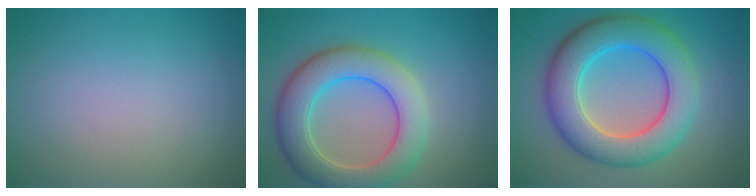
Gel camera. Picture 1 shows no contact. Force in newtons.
{"total": 7.4, "press": 7.4, "slide": 0.3}
{"total": 8.8, "press": 8.8, "slide": 0.2}